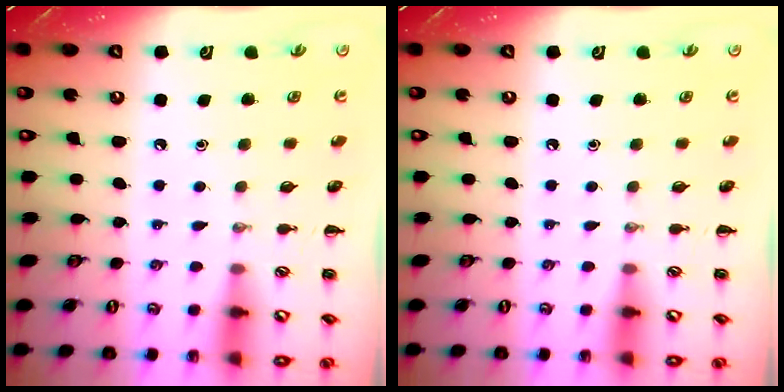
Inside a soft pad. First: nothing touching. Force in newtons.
{"total": 0.0}